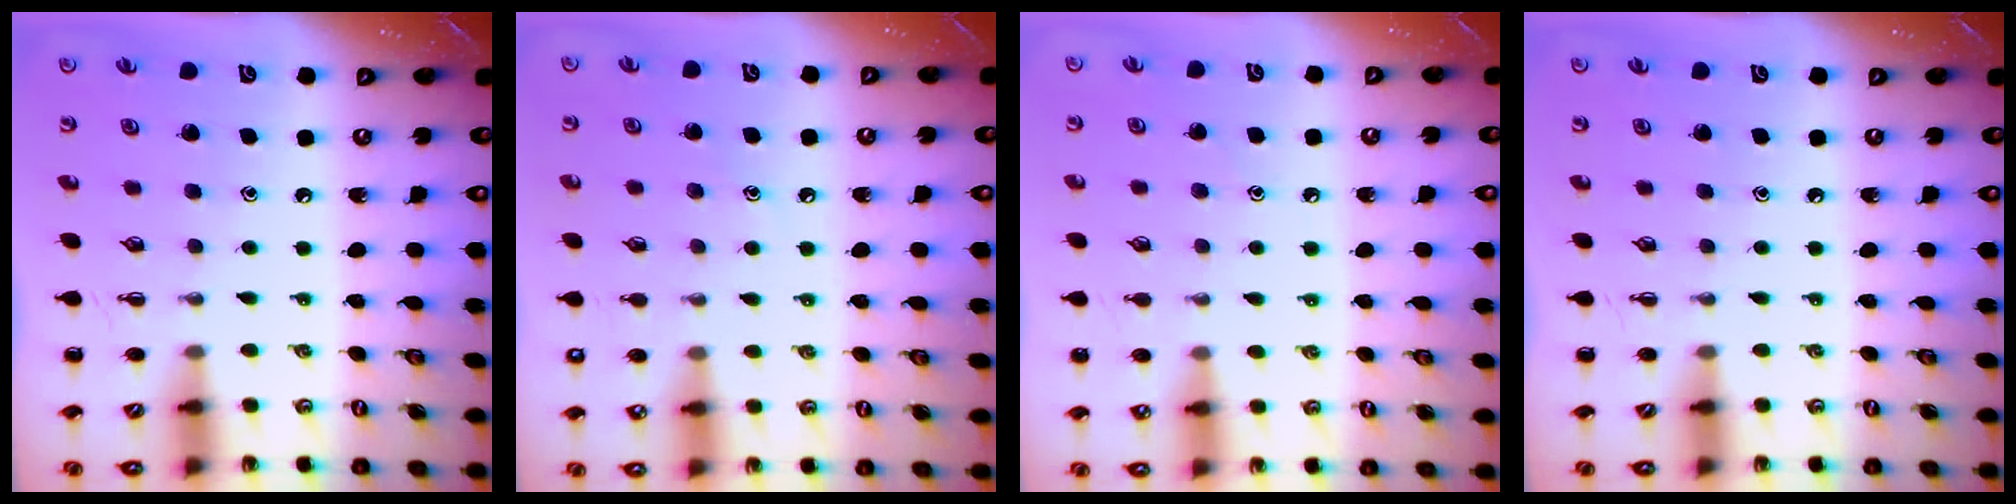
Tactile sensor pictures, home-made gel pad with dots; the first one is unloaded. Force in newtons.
{"total": 6.6, "press": 6.5, "slide": 1.2}
{"total": 6.8, "press": 6.5, "slide": 2.0}
{"total": 0.0}